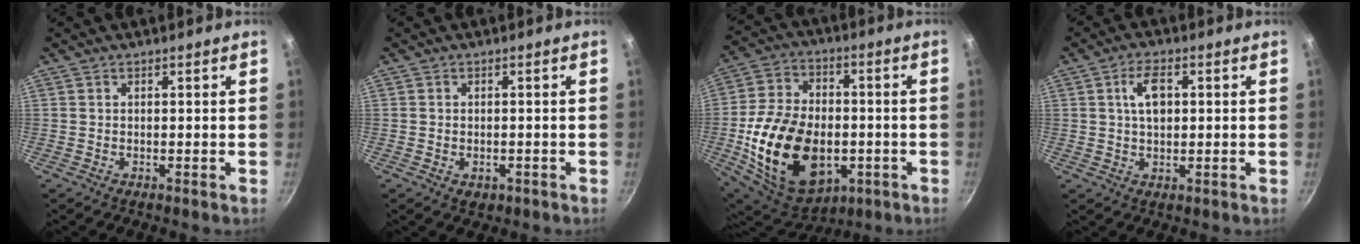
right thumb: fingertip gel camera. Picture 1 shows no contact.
{"total": 2.3, "force": [-0.9, 1.7, 1.3], "torque": [-0.020, -0.002, -0.007]}
{"total": 24.6, "force": [-4.9, 16.1, 17.8], "torque": [-0.309, 0.019, -0.065]}
{"total": 5.8, "force": [1.1, 3.1, 4.8], "torque": [-0.073, 0.004, 0.018]}